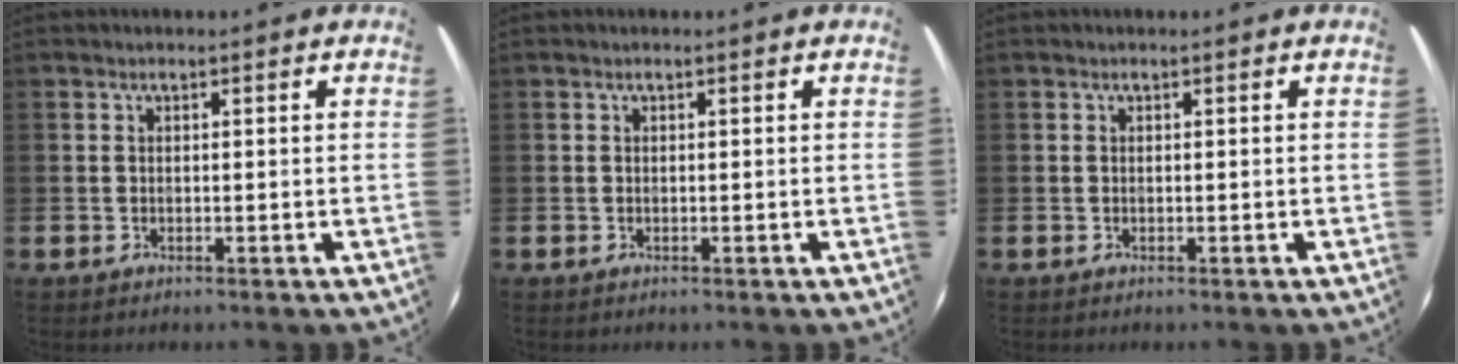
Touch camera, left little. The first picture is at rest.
{"total": 0.0}
{"total": 0.0}